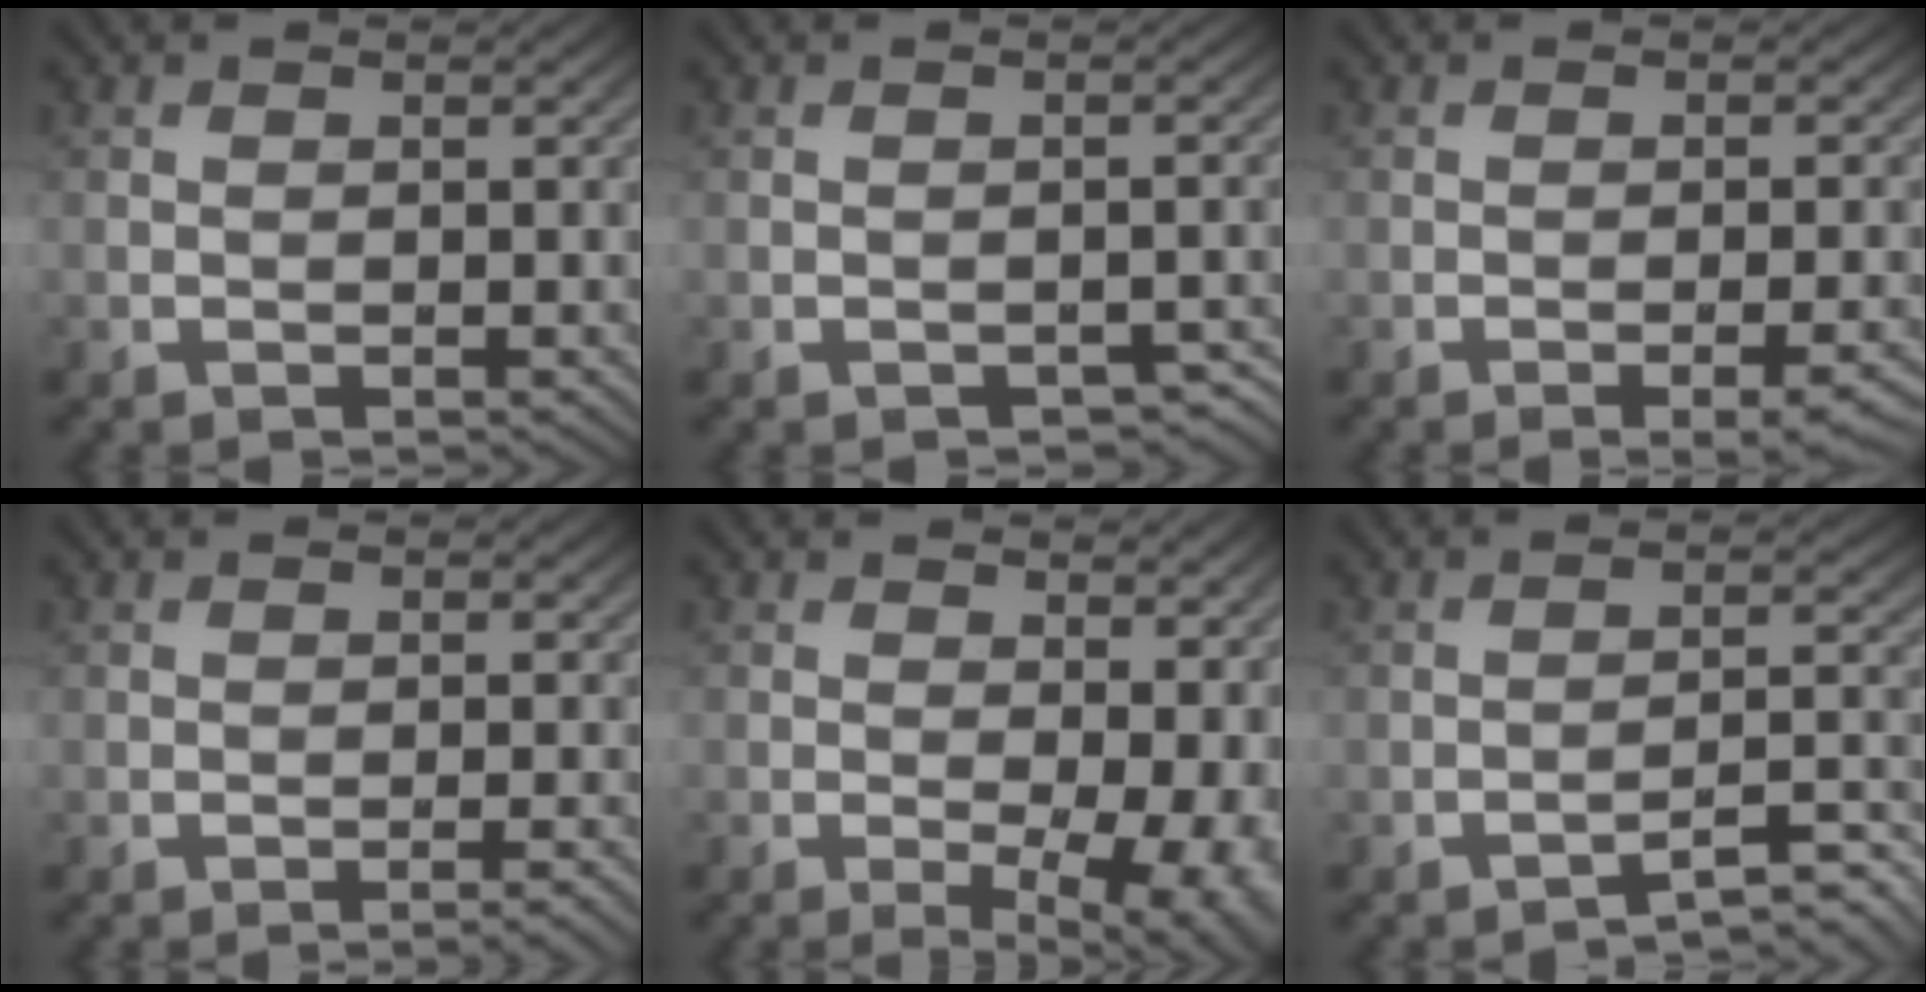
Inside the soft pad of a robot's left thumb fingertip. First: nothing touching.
{"total": 2.6, "force": [-1.6, 1.3, 1.5], "torque": [-0.020, -0.005, -0.013]}
{"total": 3.6, "force": [-2.1, 0.7, 2.8], "torque": [-0.040, 0.008, -0.027]}
{"total": 1.7, "force": [-1.0, 0.2, 1.3], "torque": [-0.012, 0.005, -0.021]}
{"total": 9.1, "force": [-1.3, 4.0, 8.1], "torque": [-0.097, -0.004, -0.010]}
{"total": 4.8, "force": [-4.0, 0.5, 2.7], "torque": [-0.035, 0.015, -0.062]}